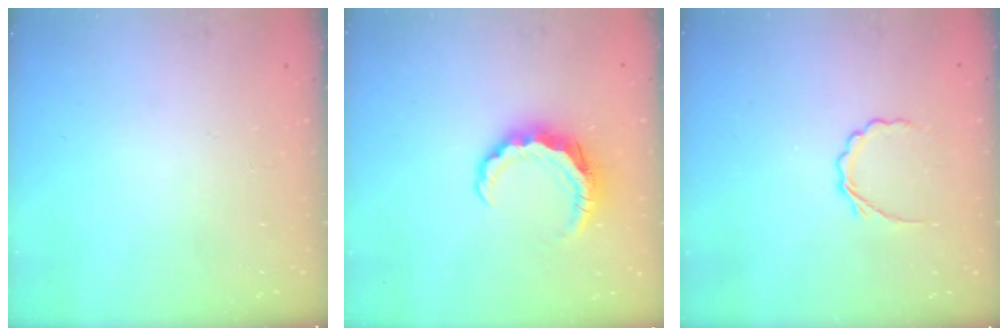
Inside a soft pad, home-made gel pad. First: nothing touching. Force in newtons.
{"total": 8.4, "press": 8.3, "slide": 1.3}
{"total": 4.0, "press": 3.8, "slide": 1.1}